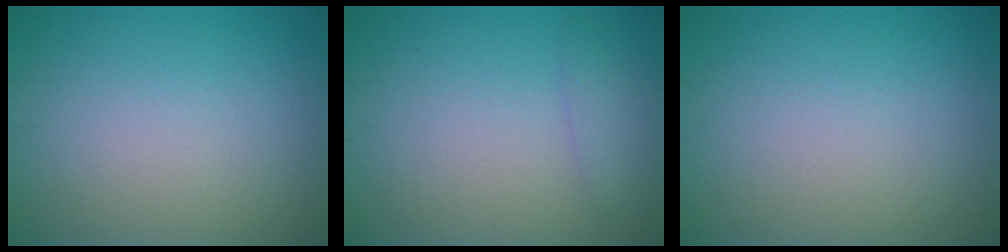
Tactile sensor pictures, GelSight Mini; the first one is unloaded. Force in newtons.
{"total": 1.5, "press": 1.5, "slide": 0.0}
{"total": 0.0}